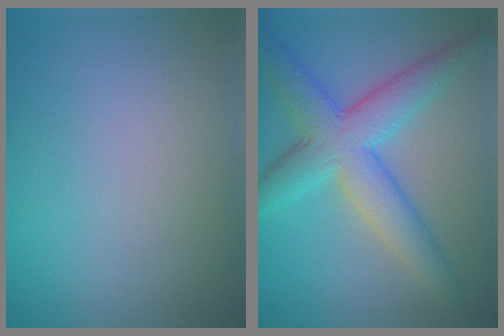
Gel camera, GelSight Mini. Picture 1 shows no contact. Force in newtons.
{"total": 6.7, "press": 6.7, "slide": 0.1}